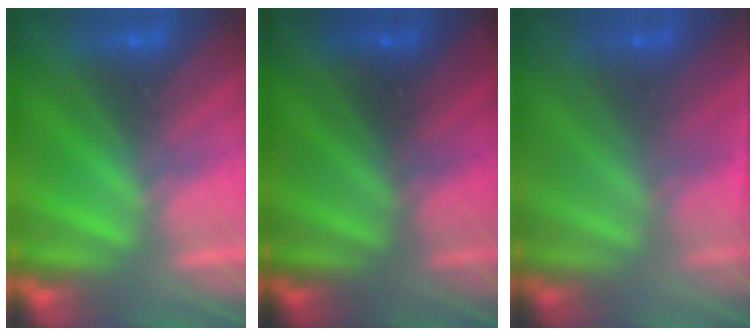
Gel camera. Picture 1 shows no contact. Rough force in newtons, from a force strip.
{"total": 2.7}
{"total": 1.6}